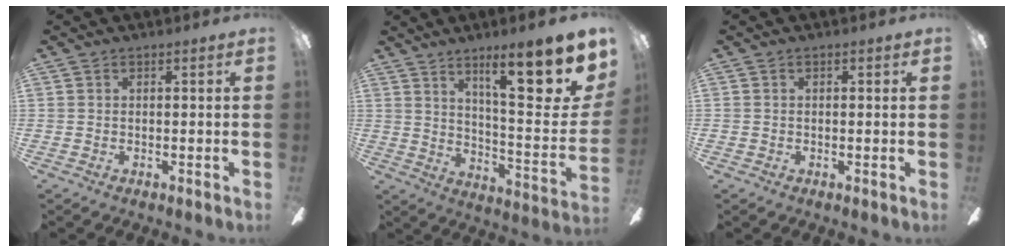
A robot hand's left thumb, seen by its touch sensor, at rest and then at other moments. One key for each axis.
{"total": 20.1, "fx": 11.9, "fy": 4.7, "fz": 15.5, "tx": -0.226, "ty": -0.084, "tz": 0.184}
{"total": 0.7, "fx": -0.2, "fy": 0.6, "fz": 0.2, "tx": -0.003, "ty": 0.006, "tz": -0.005}